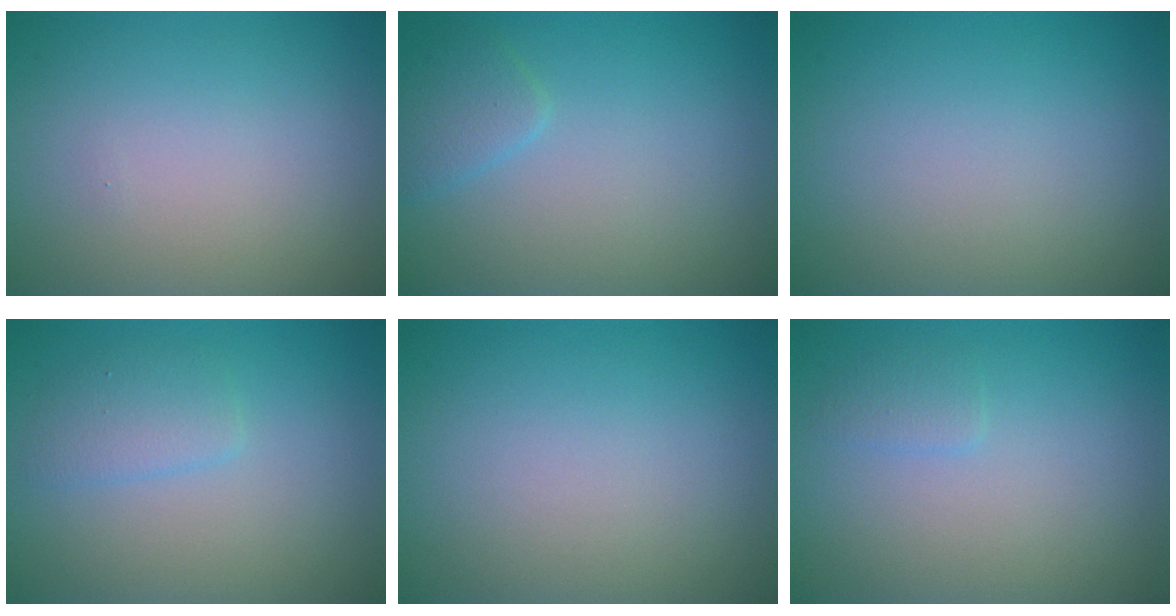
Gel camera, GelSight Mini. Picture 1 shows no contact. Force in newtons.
{"total": 1.7, "press": 1.7, "slide": 0.1}
{"total": 0.0}
{"total": 1.9, "press": 1.9, "slide": 0.1}
{"total": 0.0}
{"total": 1.0, "press": 1.0, "slide": 0.0}